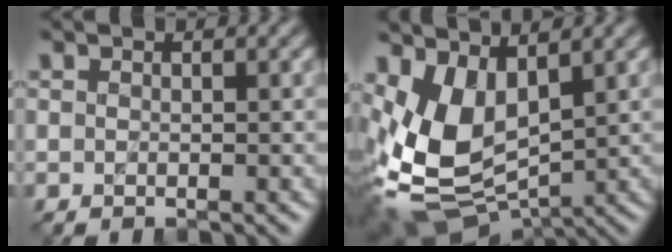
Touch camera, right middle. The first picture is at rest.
{"total": 7.7, "force": [0.9, 5.0, 5.9], "torque": [-0.136, -0.018, 0.018]}